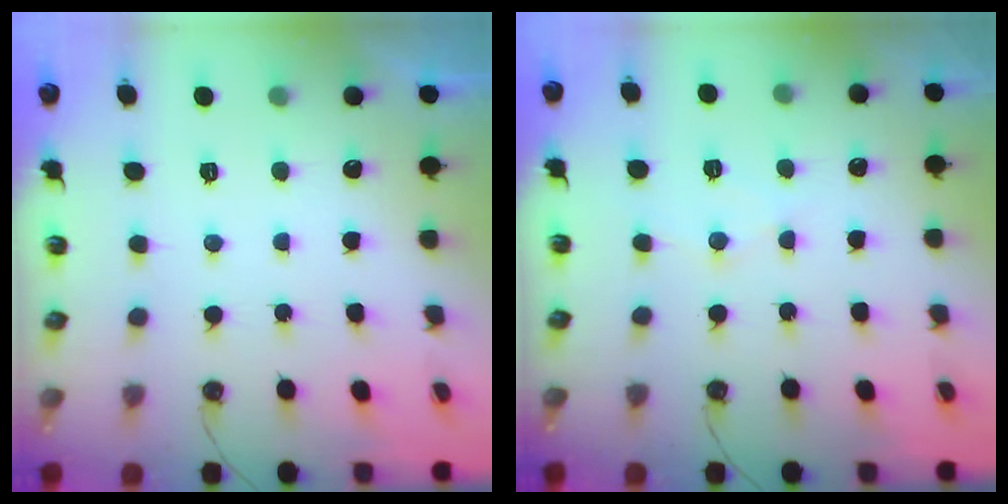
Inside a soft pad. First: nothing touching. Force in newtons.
{"total": 6.0, "press": 6.0, "slide": 0.3}